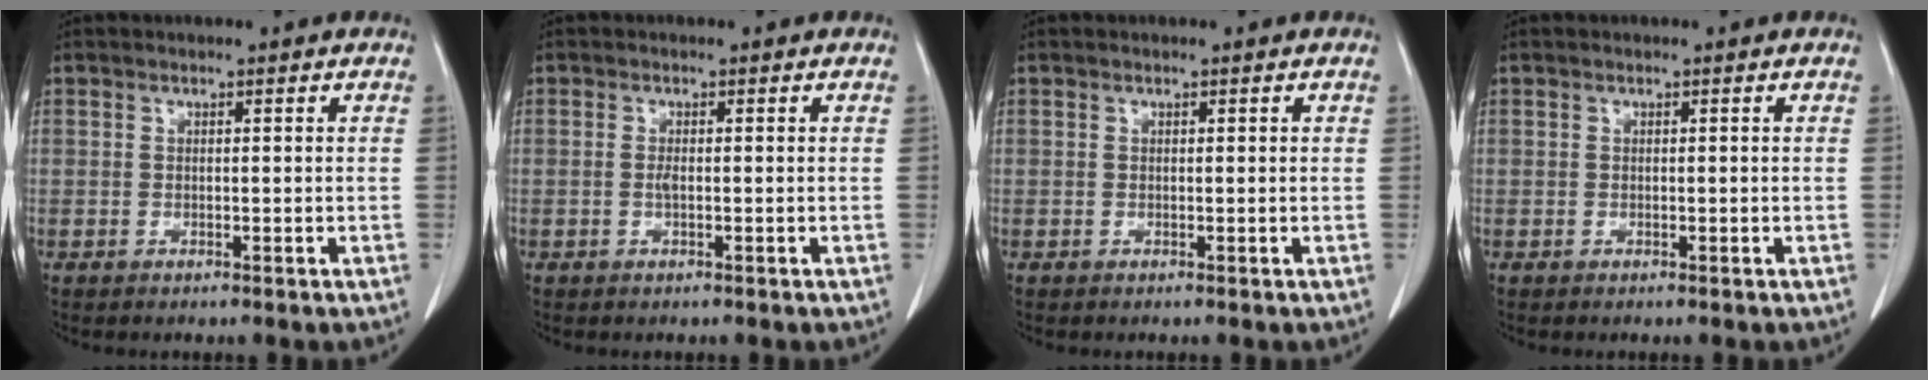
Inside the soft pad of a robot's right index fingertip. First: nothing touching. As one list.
[{"total": 0.9, "force": [-0.2, 0.2, 0.8], "torque": [-0.020, 0.000, -0.004]}, {"total": 0.0}, {"total": 0.0}]